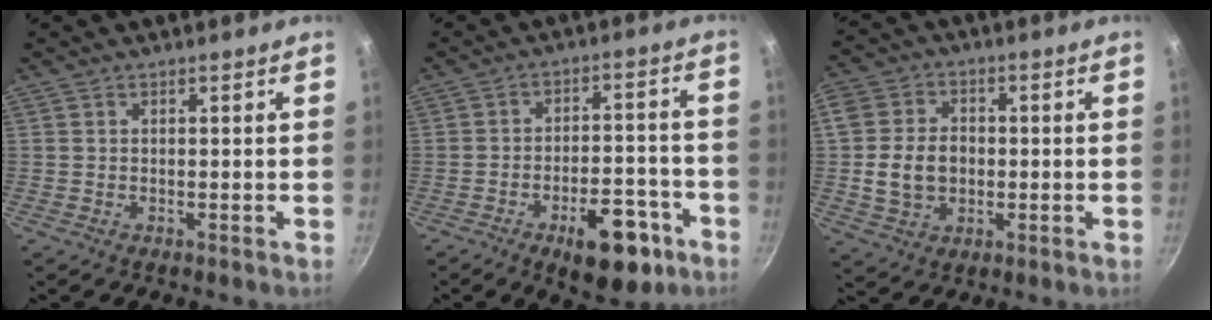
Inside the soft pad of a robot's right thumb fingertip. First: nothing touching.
{"total": 13.1, "force": [-6.7, 6.2, 9.4], "torque": [-0.090, 0.044, -0.084]}
{"total": 10.1, "force": [-0.6, 7.9, 6.2], "torque": [-0.095, 0.012, -0.017]}